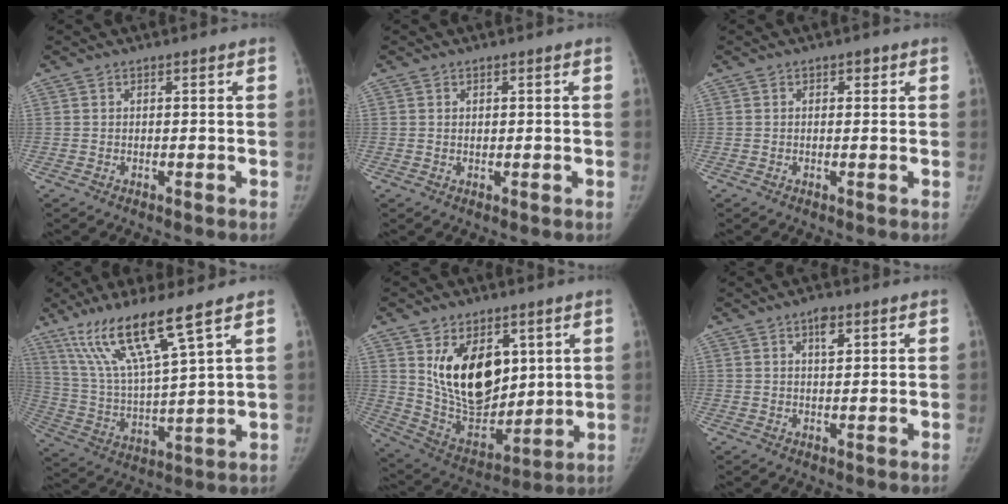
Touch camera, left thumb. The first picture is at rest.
{"total": 0.9, "force": [0.3, 0.6, 0.5], "torque": [-0.001, -0.002, 0.007]}
{"total": 1.4, "force": [0.6, 0.9, 0.8], "torque": [0.003, 0.000, 0.006]}
{"total": 16.0, "force": [10.3, 1.6, 12.2], "torque": [-0.237, -0.045, 0.207]}
{"total": 18.8, "force": [5.8, 11.7, 13.5], "torque": [-0.170, -0.040, 0.127]}
{"total": 3.3, "force": [1.7, 1.5, 2.4], "torque": [-0.031, -0.003, 0.026]}